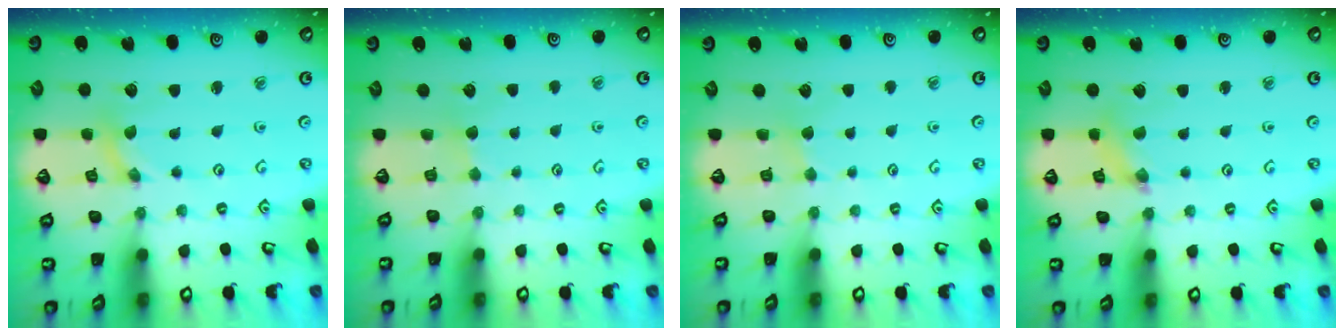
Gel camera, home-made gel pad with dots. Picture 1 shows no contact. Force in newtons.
{"total": 2.3, "press": 2.2, "slide": 0.4}
{"total": 1.9, "press": 1.9, "slide": 0.3}
{"total": 2.5, "press": 2.4, "slide": 0.3}